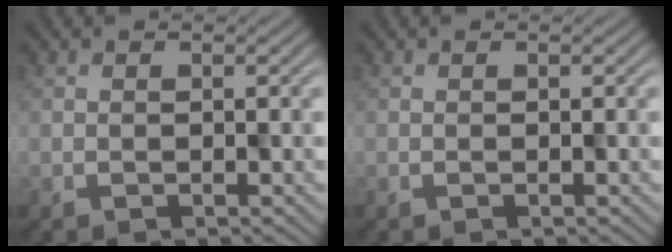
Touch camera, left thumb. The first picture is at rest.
{"total": 0.0}